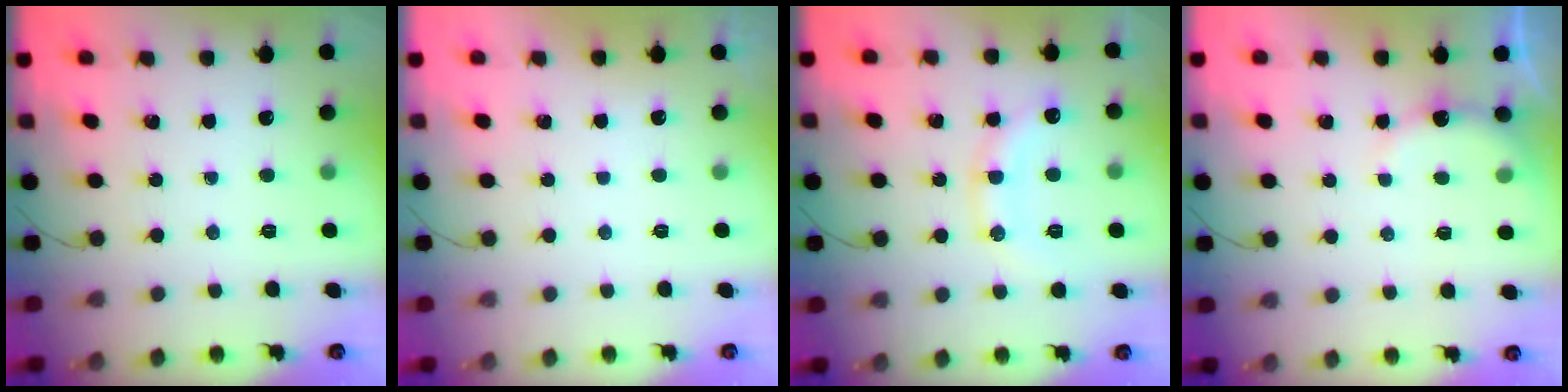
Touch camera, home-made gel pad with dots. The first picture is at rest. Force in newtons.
{"total": 2.9, "press": 2.9, "slide": 0.1}
{"total": 13.5, "press": 13.5, "slide": 1.0}
{"total": 7.1, "press": 6.9, "slide": 1.2}